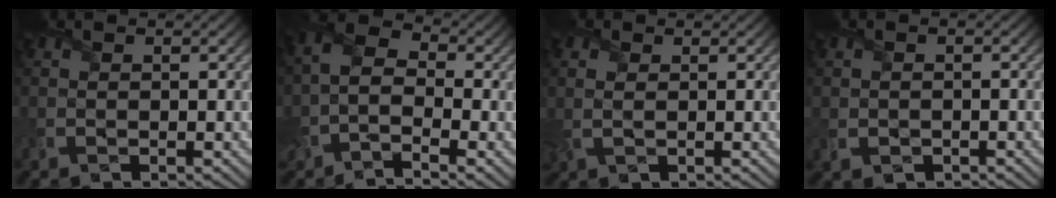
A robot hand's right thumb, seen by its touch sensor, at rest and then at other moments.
{"total": 5.4, "force": [-2.0, 3.0, 4.1], "torque": [-0.085, 0.009, -0.054]}
{"total": 2.5, "force": [0.6, 1.7, 1.7], "torque": [-0.054, 0.008, 0.011]}
{"total": 1.0, "force": [-0.6, 0.7, 0.2], "torque": [-0.008, -0.003, -0.011]}